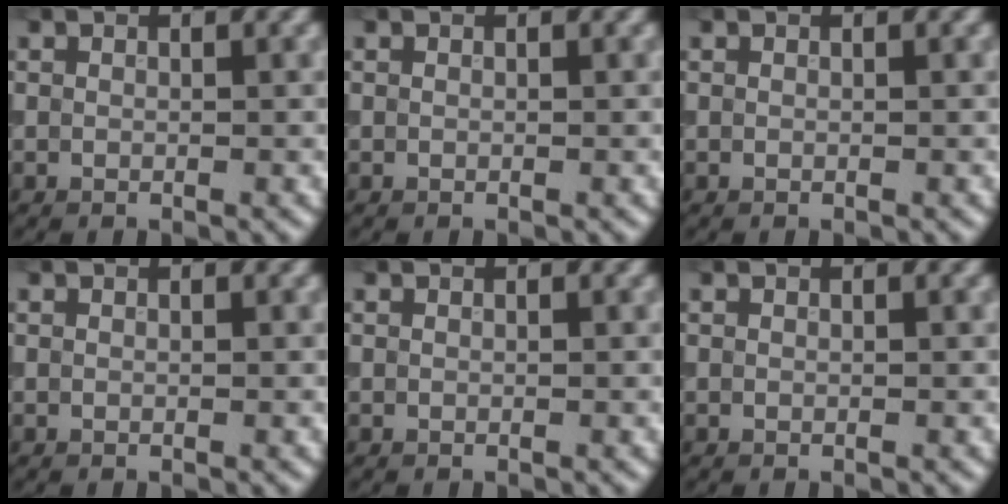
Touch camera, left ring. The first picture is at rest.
{"total": 0.0}
{"total": 0.0}
{"total": 0.0}
{"total": 0.0}
{"total": 0.0}